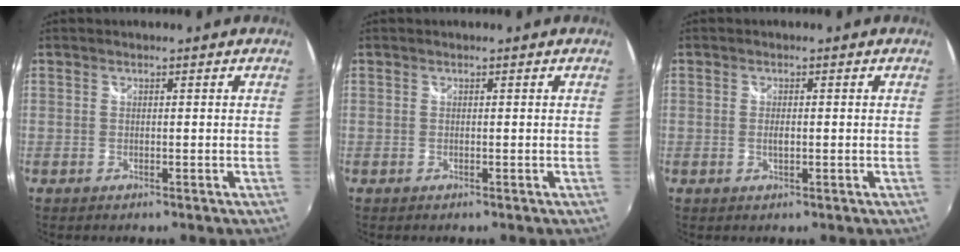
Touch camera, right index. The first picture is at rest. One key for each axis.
{"total": 0.0}
{"total": 1.4, "fx": -0.2, "fy": 0.6, "fz": 1.2, "tx": -0.023, "ty": -0.001, "tz": -0.004}